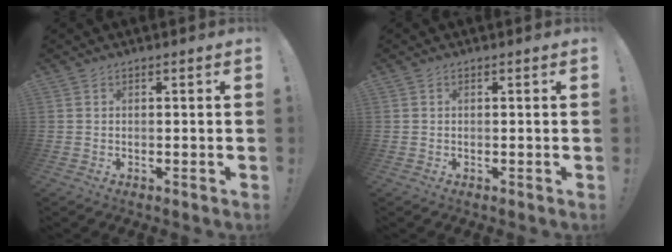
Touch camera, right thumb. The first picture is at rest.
{"total": 0.0}